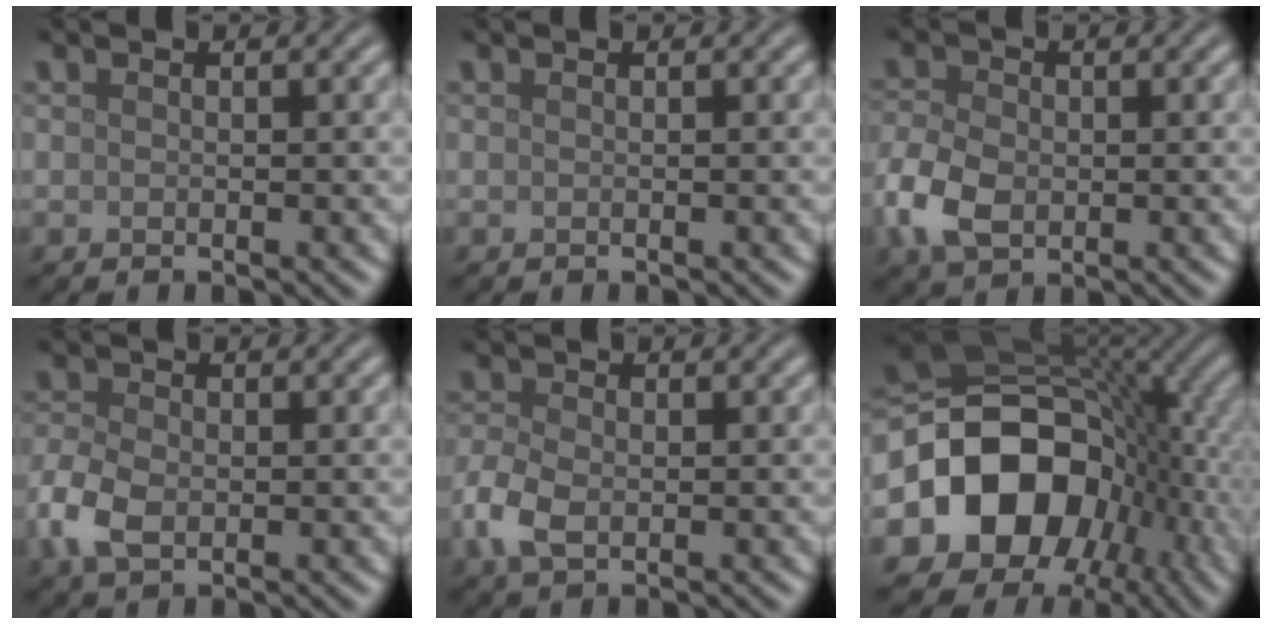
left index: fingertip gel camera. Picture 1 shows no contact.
{"total": 0.0}
{"total": 5.2, "force": [-1.4, 3.7, 3.5], "torque": [-0.084, 0.001, -0.035]}
{"total": 4.3, "force": [-1.1, 2.9, 3.0], "torque": [-0.077, -0.002, -0.028]}
{"total": 3.6, "force": [-0.9, 2.3, 2.6], "torque": [-0.069, -0.004, -0.025]}
{"total": 15.8, "force": [-3.4, 12.2, 9.4], "torque": [-0.172, -0.015, -0.059]}